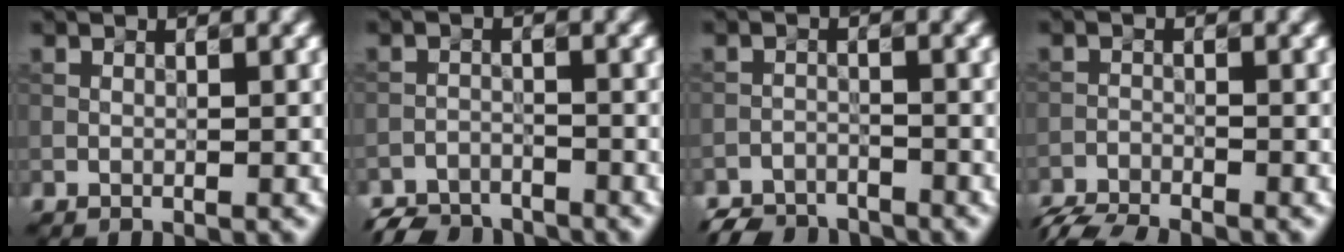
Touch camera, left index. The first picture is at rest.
{"total": 3.8, "force": [-3.7, 1.0, 0.4], "torque": [-0.002, -0.003, -0.072]}
{"total": 3.9, "force": [-3.7, 1.0, 0.5], "torque": [-0.003, -0.004, -0.072]}
{"total": 4.9, "force": [-4.7, 0.5, 1.2], "torque": [-0.034, -0.022, -0.084]}